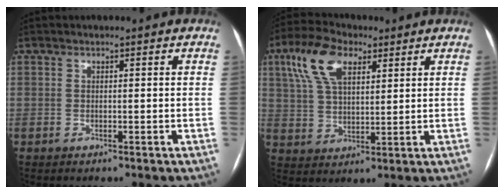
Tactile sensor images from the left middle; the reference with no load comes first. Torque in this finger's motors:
{"motor_torque": [1.12, -0.55, 0.18, 0.10]}